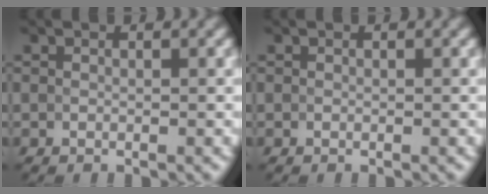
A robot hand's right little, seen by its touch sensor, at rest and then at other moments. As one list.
[{"total": 0.0}]